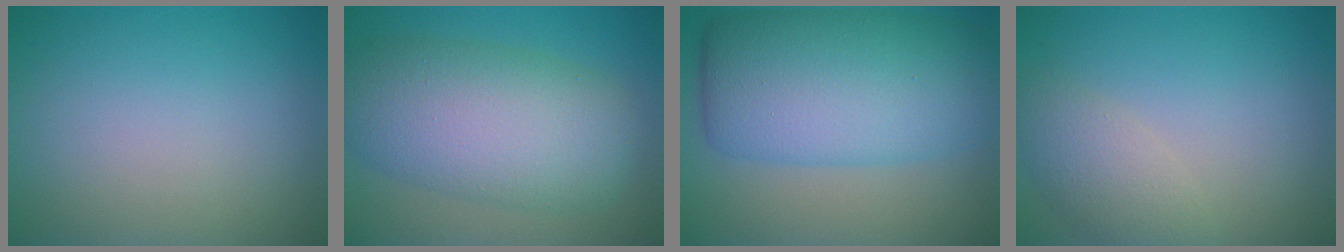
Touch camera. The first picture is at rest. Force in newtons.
{"total": 9.9, "press": 9.9, "slide": 0.4}
{"total": 10.5, "press": 10.5, "slide": 0.1}
{"total": 3.0, "press": 2.9, "slide": 0.4}